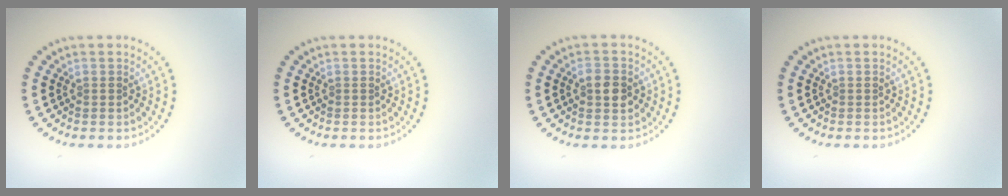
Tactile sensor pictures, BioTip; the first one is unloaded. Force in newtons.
{"total": 0.0}
{"total": 2.5, "press": 2.5, "slide": 0.2}
{"total": 0.0}